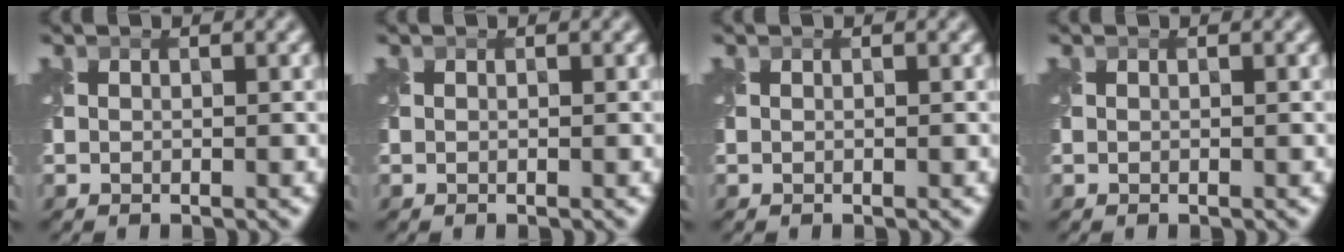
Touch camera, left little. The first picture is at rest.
{"total": 0.0}
{"total": 0.0}
{"total": 0.0}